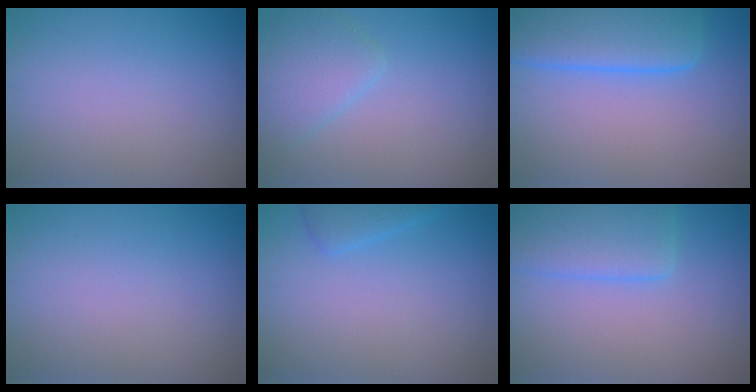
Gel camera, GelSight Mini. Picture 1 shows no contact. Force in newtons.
{"total": 3.1, "press": 3.1, "slide": 0.2}
{"total": 8.5, "press": 8.5, "slide": 0.7}
{"total": 0.0}
{"total": 2.0, "press": 2.0, "slide": 0.2}
{"total": 4.6, "press": 4.6, "slide": 0.2}